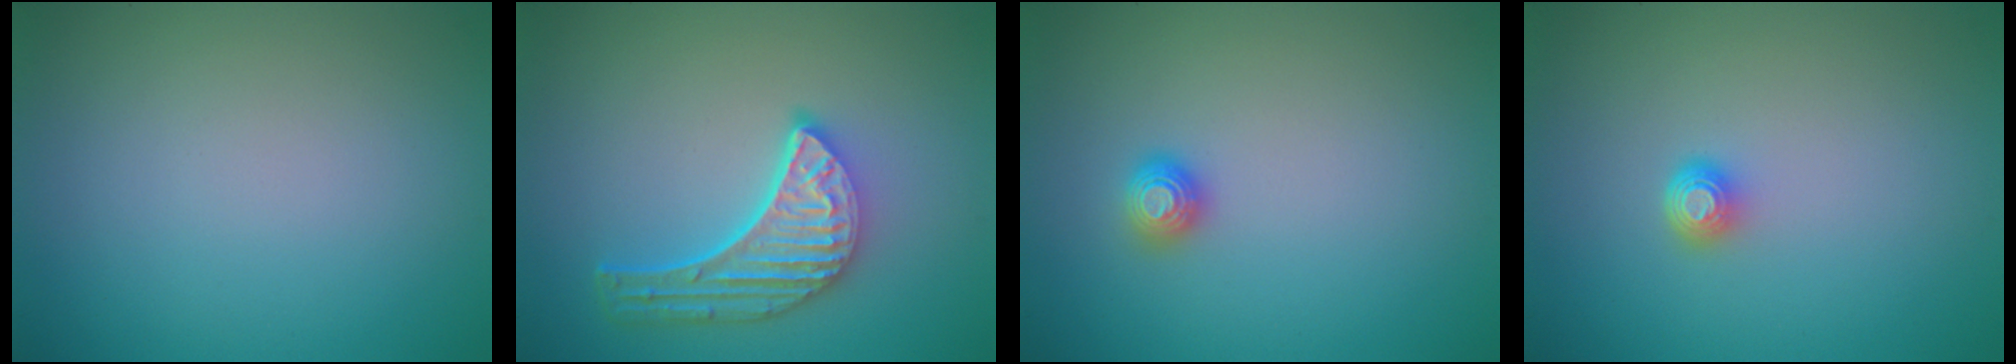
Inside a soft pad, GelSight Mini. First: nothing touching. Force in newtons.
{"total": 5.2, "press": 4.0, "slide": 3.3}
{"total": 1.1, "press": 1.1, "slide": 0.2}
{"total": 1.4, "press": 1.1, "slide": 1.0}